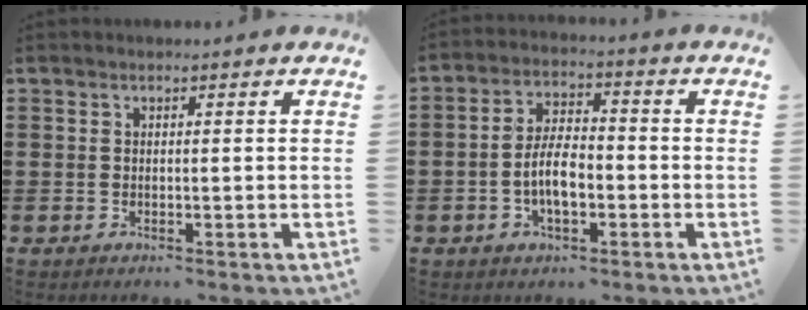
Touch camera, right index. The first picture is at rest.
{"total": 6.6, "force": [-1.7, 3.0, 5.6], "torque": [-0.117, 0.004, -0.035]}